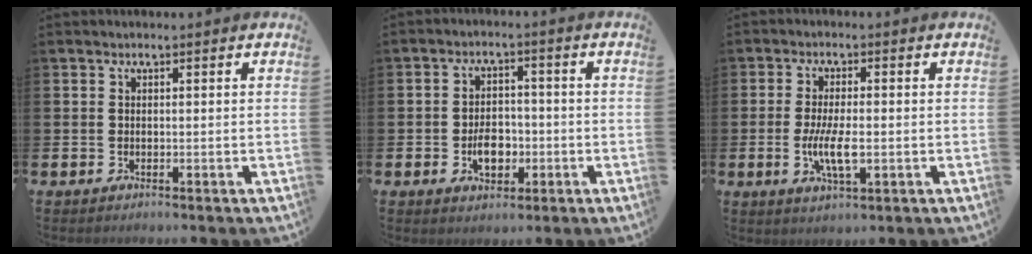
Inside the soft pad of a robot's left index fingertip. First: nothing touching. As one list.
[{"total": 4.6, "force": [-1.3, 3.2, 3.1], "torque": [-0.043, 0.000, -0.028]}, {"total": 5.5, "force": [-0.9, 2.0, 5.0], "torque": [-0.102, -0.001, -0.019]}]